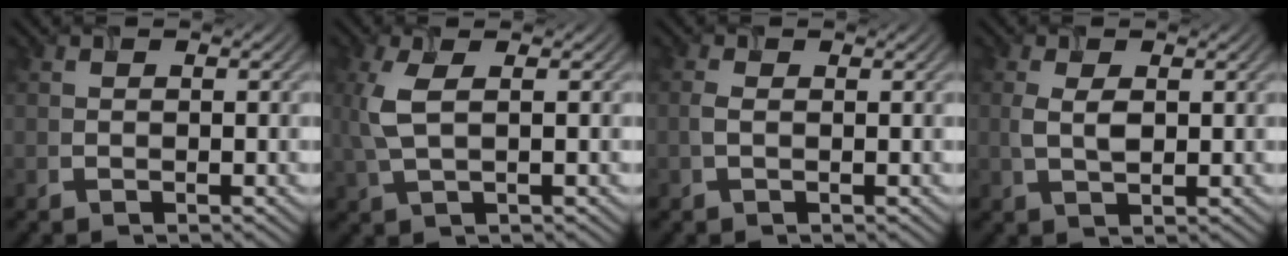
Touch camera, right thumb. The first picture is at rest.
{"total": 4.6, "force": [0.8, 1.6, 4.3], "torque": [-0.114, 0.005, 0.014]}
{"total": 1.1, "force": [-0.1, 0.4, 1.0], "torque": [-0.029, 0.002, -0.003]}
{"total": 2.8, "force": [0.5, 1.2, 2.5], "torque": [-0.062, -0.001, 0.011]}